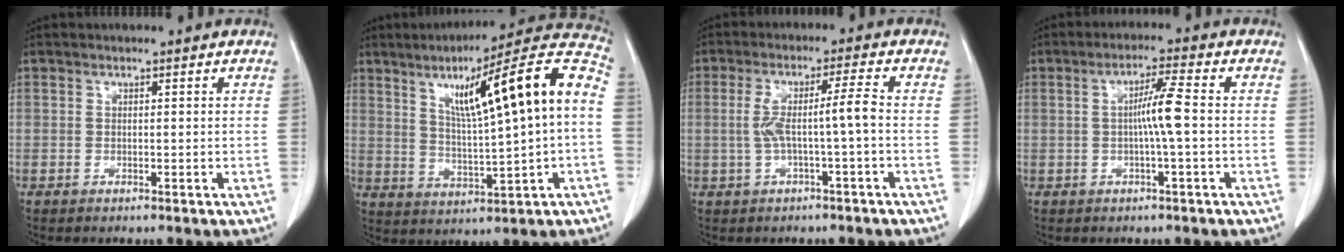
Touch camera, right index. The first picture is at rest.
{"total": 18.7, "force": [3.4, 0.9, 18.3], "torque": [-0.262, 0.034, 0.048]}
{"total": 5.8, "force": [-0.7, -0.3, 5.7], "torque": [-0.114, 0.020, -0.008]}
{"total": 5.0, "force": [-0.3, -0.5, 4.9], "torque": [-0.086, 0.007, -0.005]}